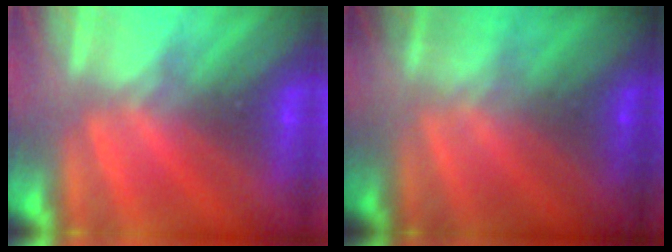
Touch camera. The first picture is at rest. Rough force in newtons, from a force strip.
{"total": 1.7}